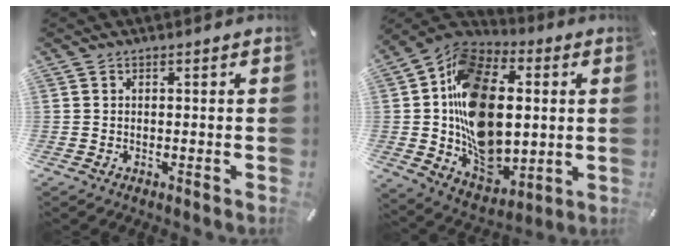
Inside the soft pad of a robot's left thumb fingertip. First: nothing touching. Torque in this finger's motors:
{"motor_torque": [2.47, 2.54, 2.77, 0.00, 0.43]}